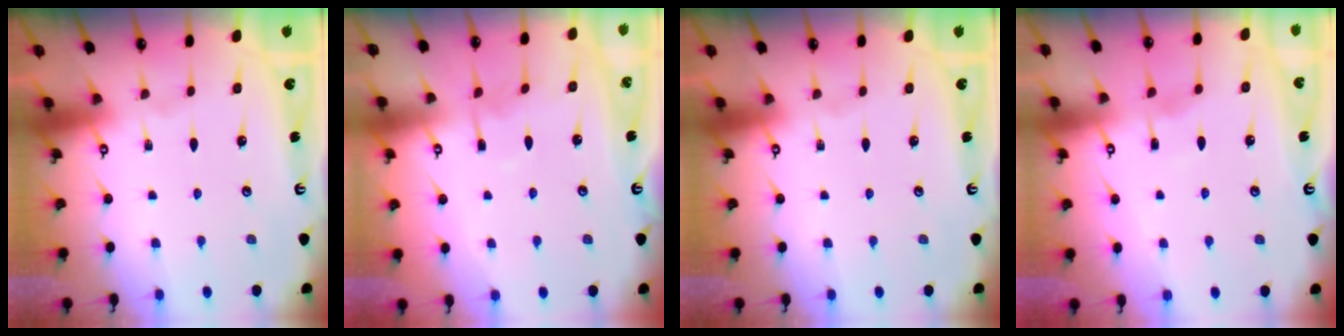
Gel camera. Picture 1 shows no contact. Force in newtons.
{"total": 4.7, "press": 4.6, "slide": 0.8}
{"total": 0.0}
{"total": 2.8, "press": 2.7, "slide": 0.3}